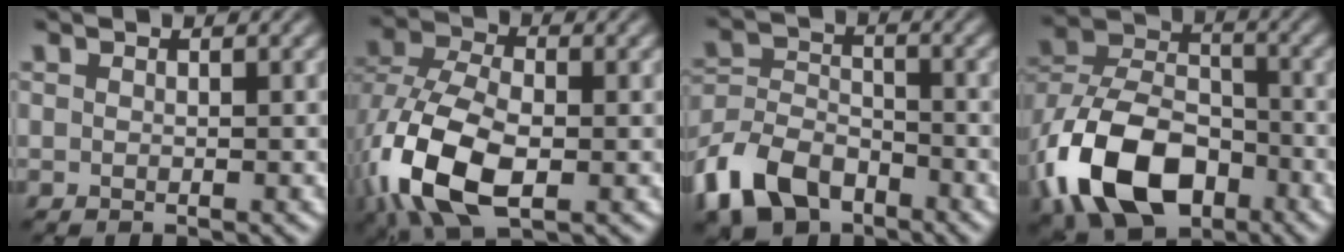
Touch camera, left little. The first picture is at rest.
{"total": 10.3, "force": [-3.3, 5.7, 7.9], "torque": [-0.189, -0.009, -0.069]}
{"total": 7.5, "force": [-5.1, 4.3, 3.3], "torque": [-0.073, 0.002, -0.113]}
{"total": 12.5, "force": [-6.1, 7.4, 7.9], "torque": [-0.169, -0.002, -0.123]}